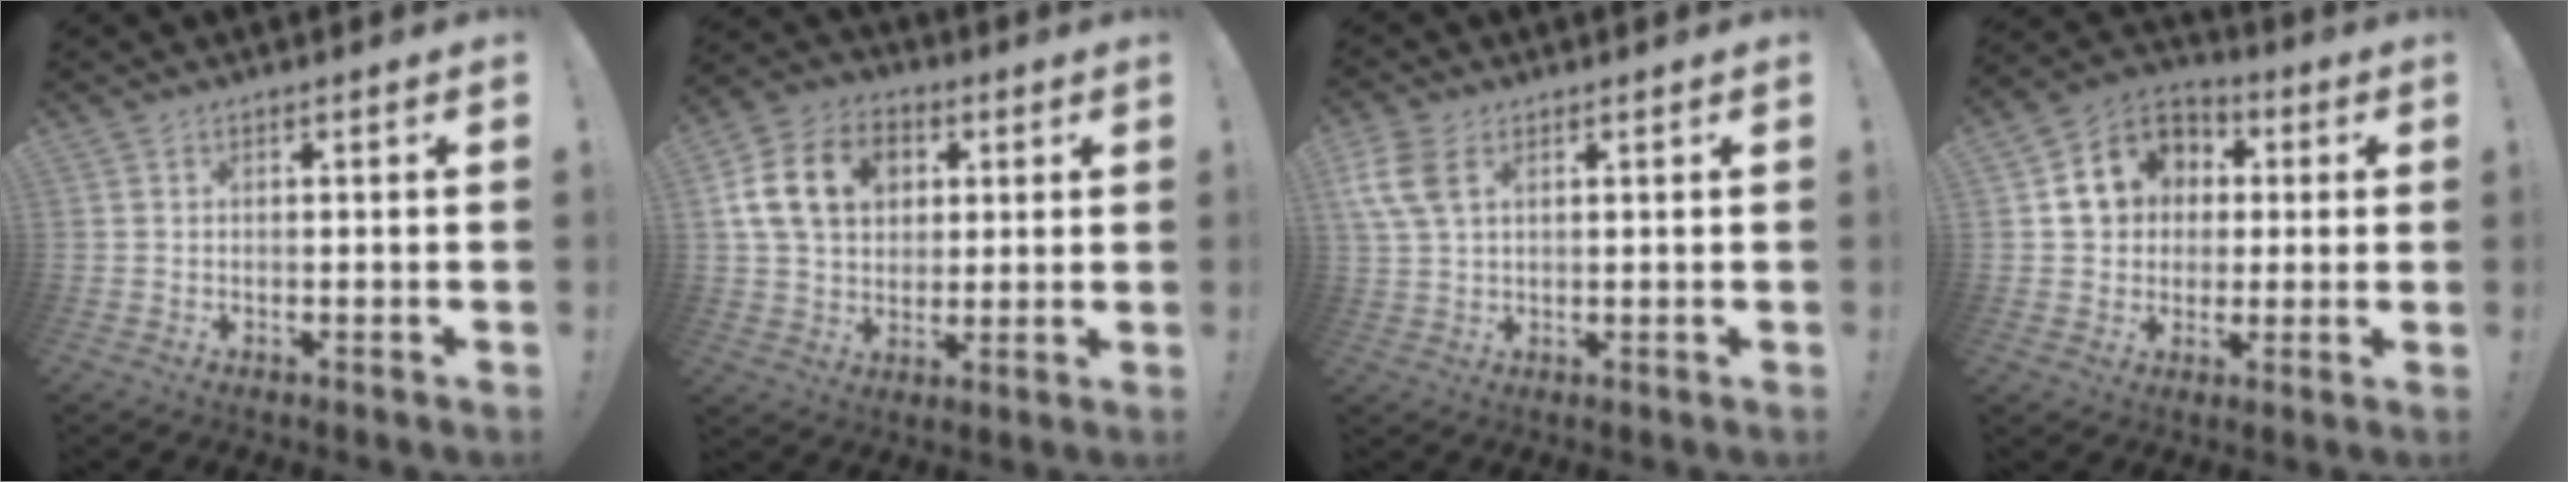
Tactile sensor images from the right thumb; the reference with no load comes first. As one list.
[{"total": 16.3, "force": [4.2, 12.5, 9.6], "torque": [-0.159, -0.003, 0.084]}, {"total": 8.1, "force": [3.4, 4.8, 5.6], "torque": [-0.122, -0.005, 0.065]}, {"total": 12.1, "force": [2.2, 10.9, 4.8], "torque": [-0.062, 0.005, 0.051]}]